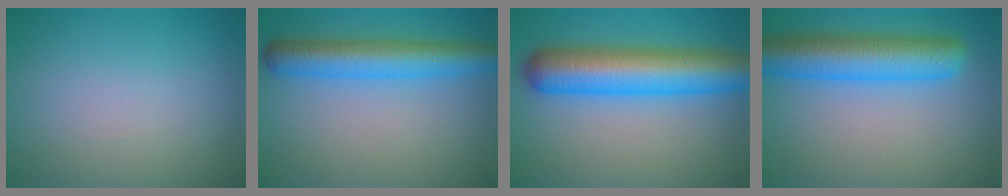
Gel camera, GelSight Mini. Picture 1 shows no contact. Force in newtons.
{"total": 5.9, "press": 5.9, "slide": 0.2}
{"total": 9.5, "press": 9.5, "slide": 0.2}
{"total": 7.7, "press": 7.6, "slide": 0.4}